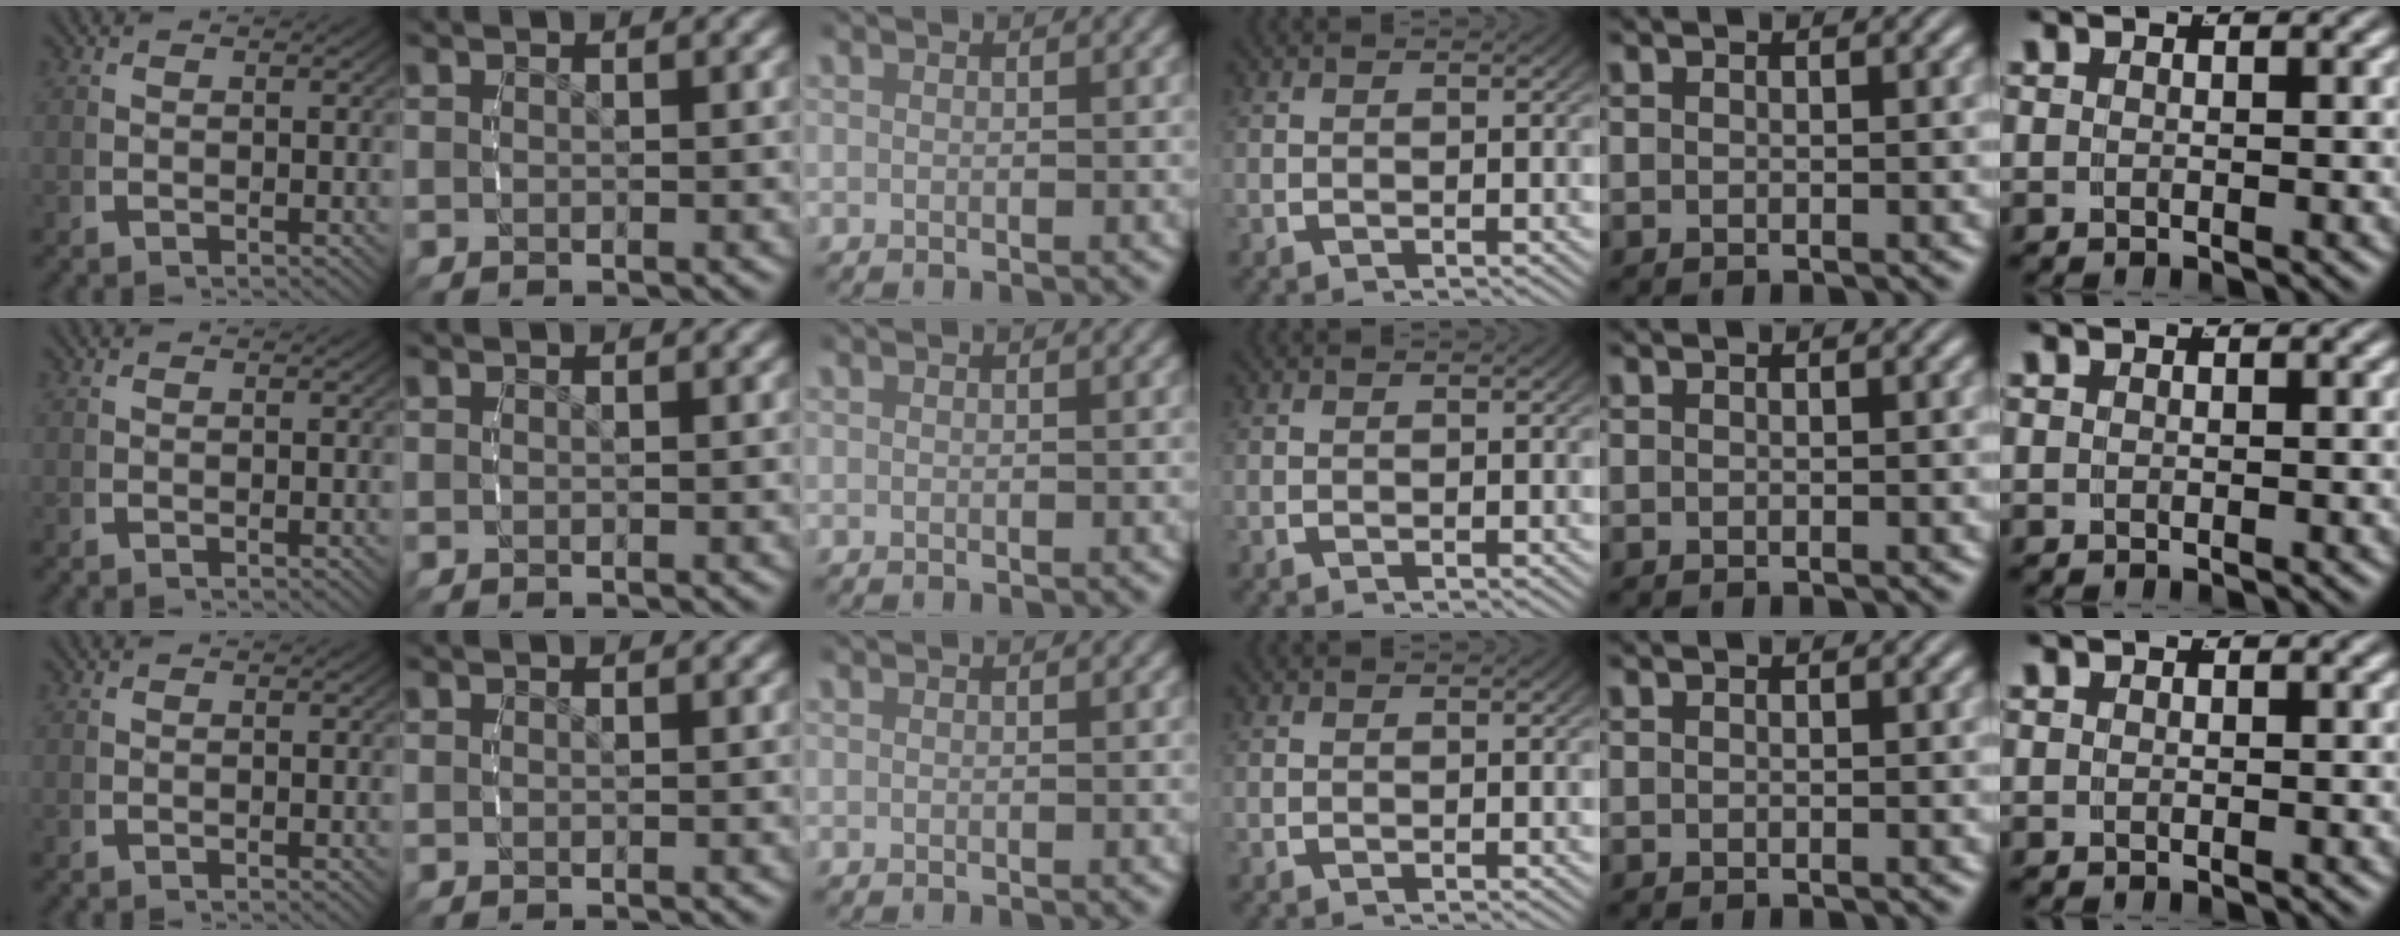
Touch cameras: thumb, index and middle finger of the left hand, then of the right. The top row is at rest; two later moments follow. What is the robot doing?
{"motion": "reach", "object": "plastic wrap"}